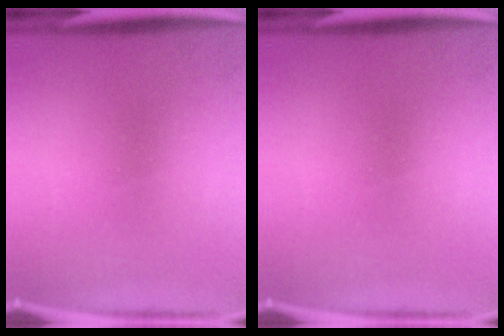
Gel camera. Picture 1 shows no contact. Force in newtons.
{"total": 0.0}